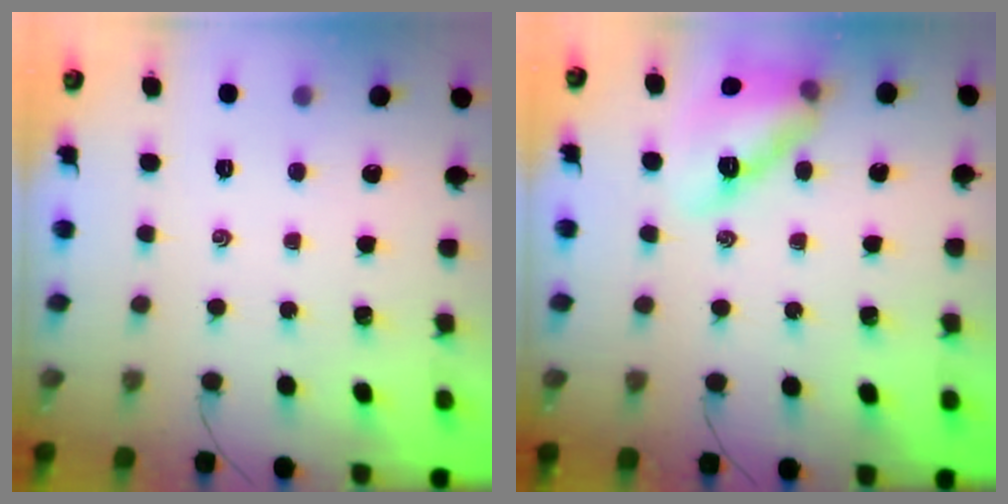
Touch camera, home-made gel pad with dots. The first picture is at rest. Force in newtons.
{"total": 13.7, "press": 13.2, "slide": 3.5}